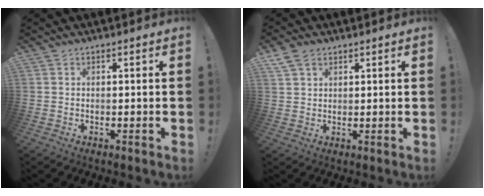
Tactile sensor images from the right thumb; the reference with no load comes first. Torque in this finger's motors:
{"motor_torque": [0.01, 0.01, 0.23, 0.10, 0.11]}